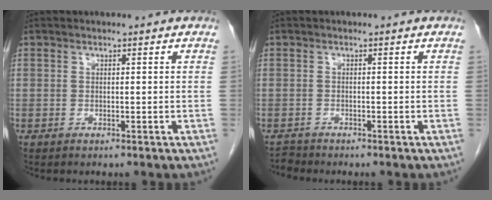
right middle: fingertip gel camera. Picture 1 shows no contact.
{"total": 1.1, "force": [-1.0, 0.0, -0.4], "torque": [0.009, -0.006, -0.018]}